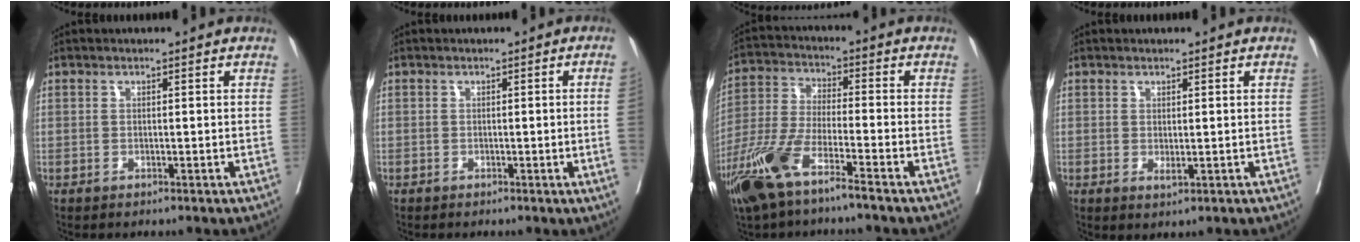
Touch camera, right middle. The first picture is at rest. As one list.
[{"total": 2.5, "force": [-0.3, -1.0, 2.3], "torque": [-0.029, -0.004, -0.001]}, {"total": 10.9, "force": [-6.9, 1.5, 8.2], "torque": [-0.185, -0.021, -0.141]}, {"total": 1.1, "force": [0.0, 0.4, 1.1], "torque": [-0.020, -0.006, 0.005]}]